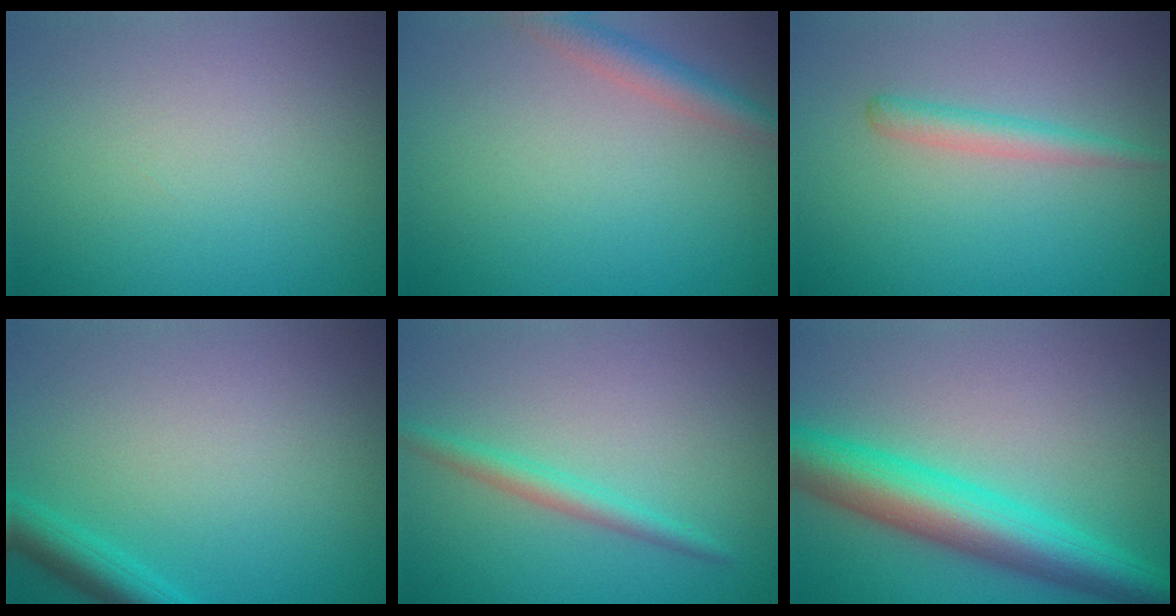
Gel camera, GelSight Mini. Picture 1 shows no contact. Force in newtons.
{"total": 2.6, "press": 2.6, "slide": 0.1}
{"total": 1.9, "press": 1.9, "slide": 0.1}
{"total": 2.8, "press": 2.8, "slide": 0.2}
{"total": 2.0, "press": 2.0, "slide": 0.1}
{"total": 8.2, "press": 8.2, "slide": 0.1}